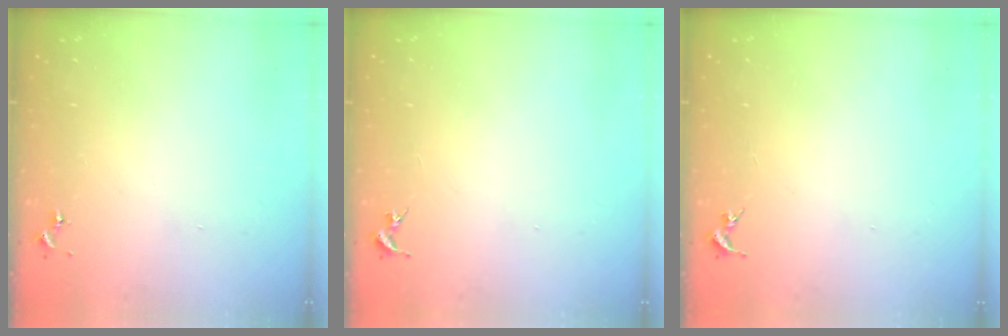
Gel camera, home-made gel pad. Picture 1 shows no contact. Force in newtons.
{"total": 0.0}
{"total": 0.0}